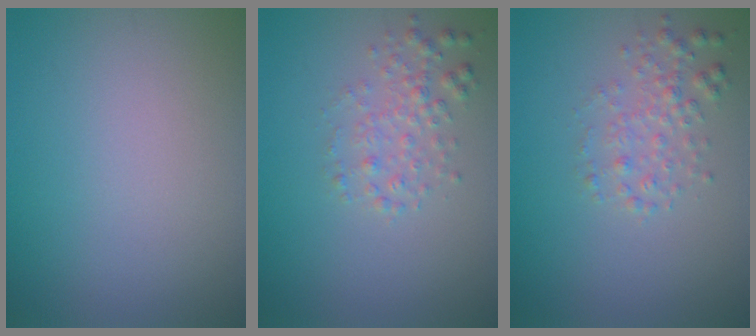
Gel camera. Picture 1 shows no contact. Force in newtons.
{"total": 2.1, "press": 2.1, "slide": 0.0}
{"total": 2.1, "press": 2.1, "slide": 0.0}